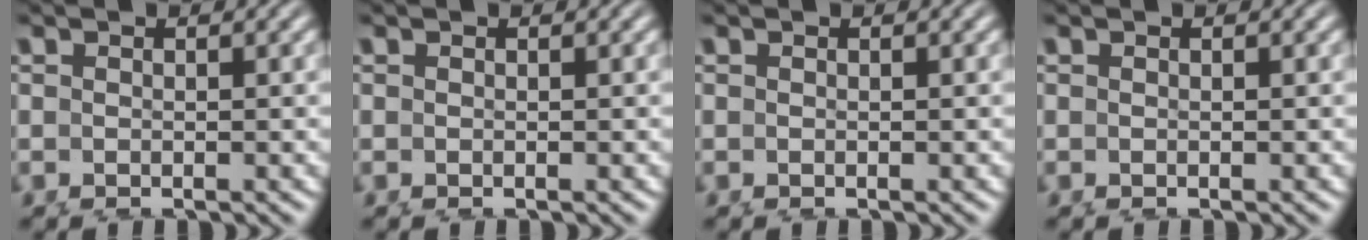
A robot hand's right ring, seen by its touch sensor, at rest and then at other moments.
{"total": 0.0}
{"total": 0.0}
{"total": 0.0}